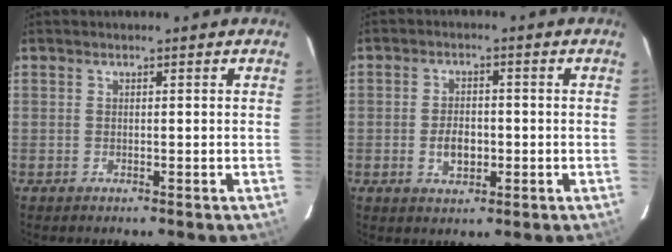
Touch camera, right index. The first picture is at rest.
{"total": 4.8, "force": [-1.1, 3.1, 3.6], "torque": [-0.069, -0.001, -0.013]}